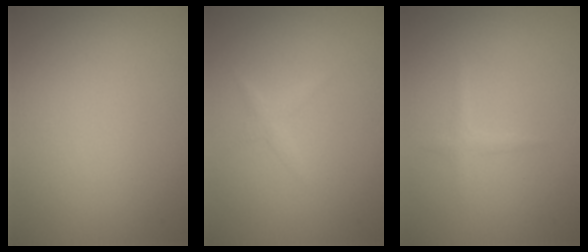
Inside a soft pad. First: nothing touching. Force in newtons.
{"total": 0.8, "press": 0.8, "slide": 0.0}
{"total": 0.9, "press": 0.9, "slide": 0.0}